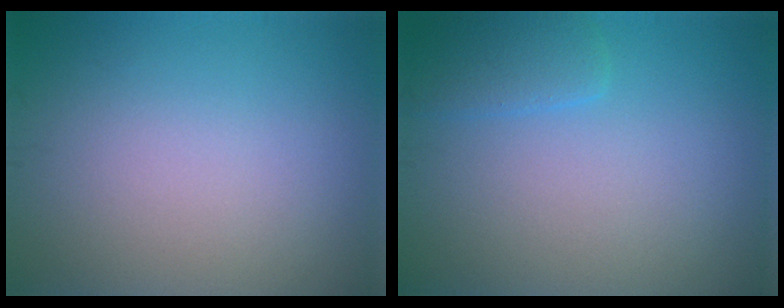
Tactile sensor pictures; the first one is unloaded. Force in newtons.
{"total": 2.0, "press": 2.0, "slide": 0.2}